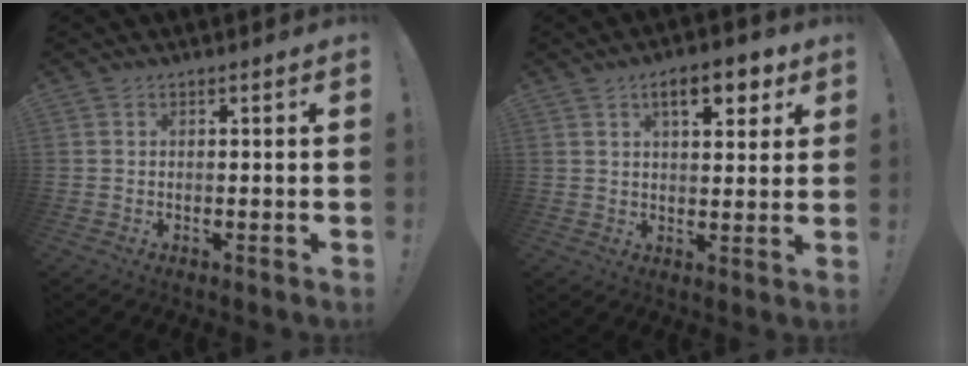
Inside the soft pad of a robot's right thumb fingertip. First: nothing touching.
{"total": 9.3, "force": [4.6, 3.7, 7.2], "torque": [-0.097, -0.010, 0.075]}